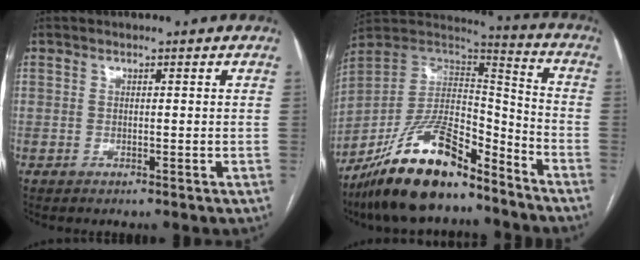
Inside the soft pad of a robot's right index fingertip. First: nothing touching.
{"total": 20.0, "force": [-14.9, 6.5, 11.7], "torque": [-0.234, 0.013, -0.268]}